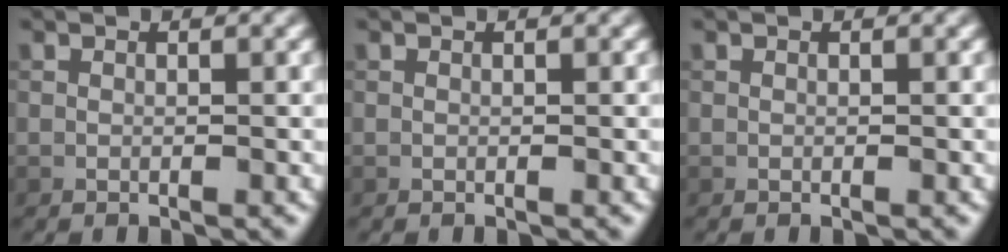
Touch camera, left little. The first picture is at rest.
{"total": 0.0}
{"total": 0.0}